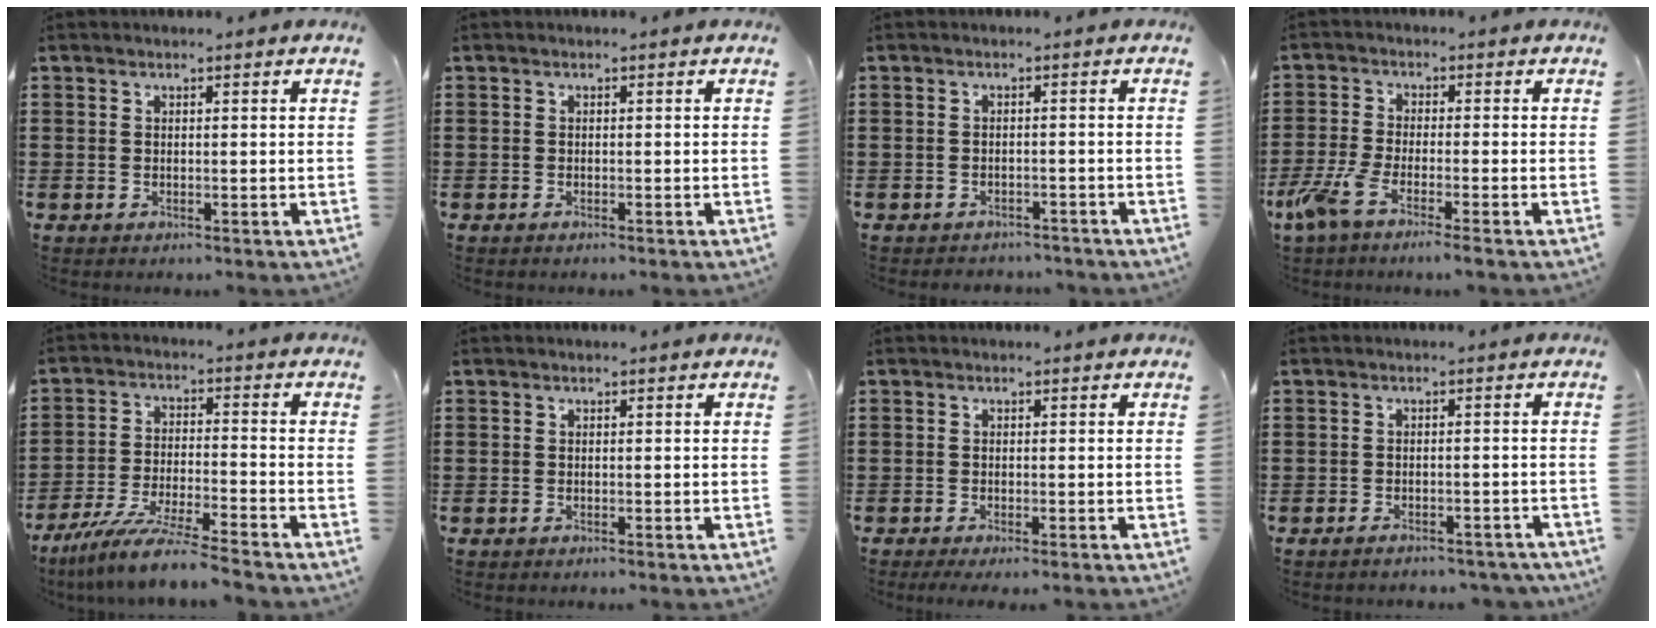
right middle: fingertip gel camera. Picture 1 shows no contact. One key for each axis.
{"total": 0.0}
{"total": 1.6, "fx": -1.6, "fy": 0.3, "fz": -0.1, "tx": -0.004, "ty": 0.001, "tz": -0.036}
{"total": 5.1, "fx": -3.4, "fy": 0.6, "fz": 3.7, "tx": -0.104, "ty": -0.020, "tz": -0.071}
{"total": 8.9, "fx": -7.9, "fy": -0.3, "fz": 4.1, "tx": -0.088, "ty": -0.008, "tz": -0.156}
{"total": 0.0}
{"total": 0.8, "fx": -0.5, "fy": 0.0, "fz": 0.6, "tx": -0.009, "ty": -0.005, "tz": -0.009}
{"total": 2.0, "fx": -1.9, "fy": 0.3, "fz": 0.5, "tx": -0.011, "ty": 0.000, "tz": -0.038}